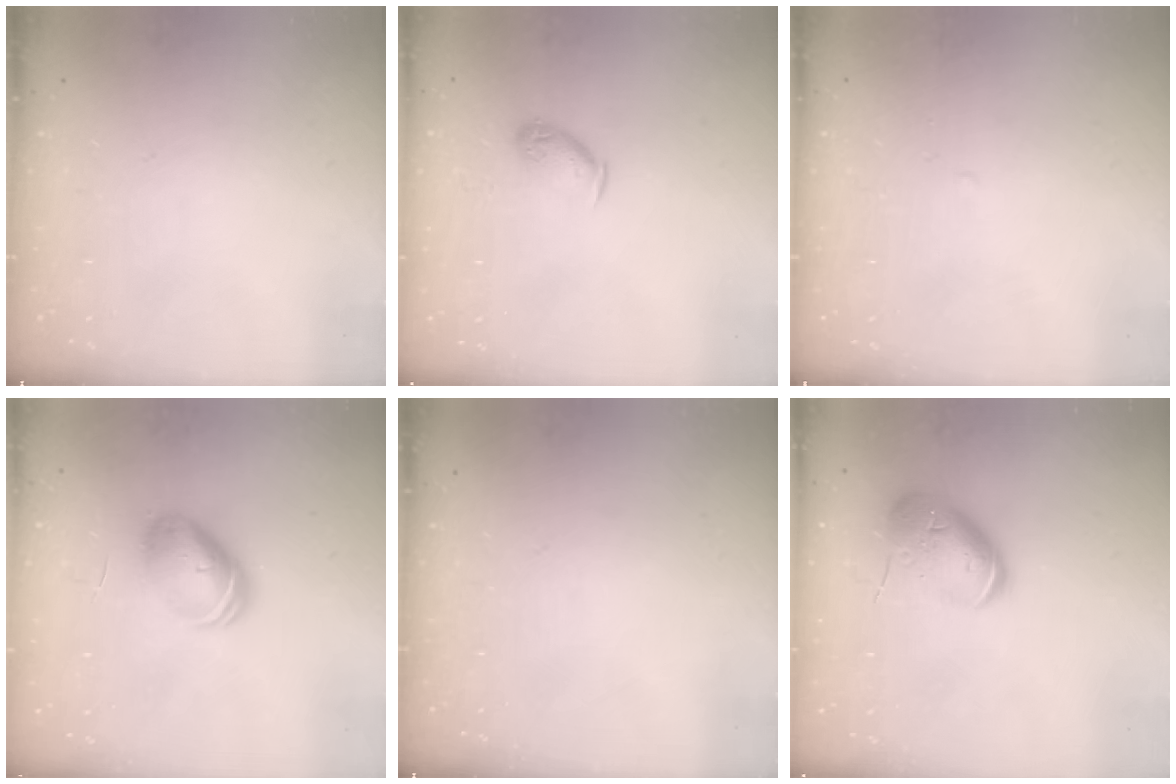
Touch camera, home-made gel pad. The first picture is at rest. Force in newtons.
{"total": 5.9, "press": 5.8, "slide": 0.4}
{"total": 1.6, "press": 1.6, "slide": 0.3}
{"total": 8.1, "press": 8.1, "slide": 0.7}
{"total": 0.0}
{"total": 14.5, "press": 14.3, "slide": 2.2}